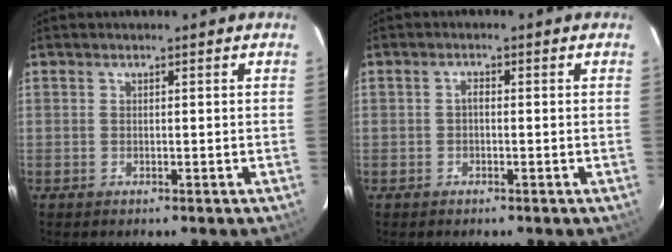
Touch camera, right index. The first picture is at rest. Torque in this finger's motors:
{"motor_torque": [0.64, -0.25, 0.02, -0.02]}